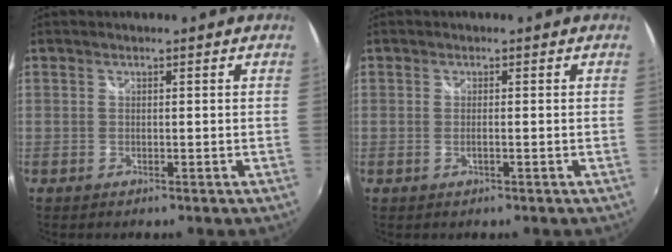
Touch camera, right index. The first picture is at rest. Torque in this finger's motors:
{"motor_torque": [-0.16, 0.02, -0.06, -0.01]}